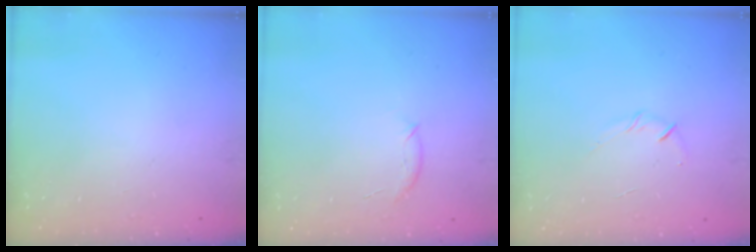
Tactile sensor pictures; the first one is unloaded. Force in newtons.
{"total": 7.4, "press": 7.3, "slide": 1.6}
{"total": 4.2, "press": 4.0, "slide": 1.0}